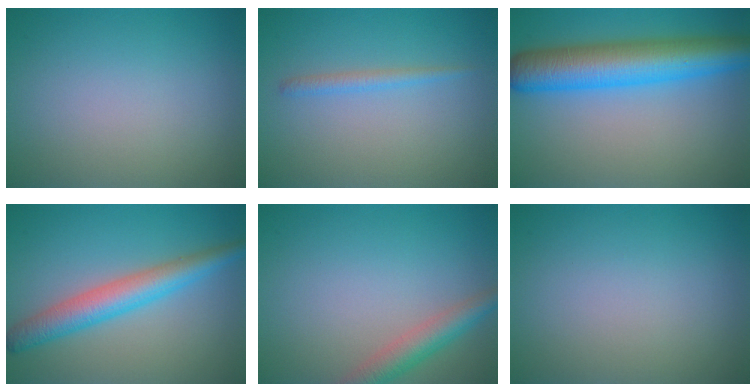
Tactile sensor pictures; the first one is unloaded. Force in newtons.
{"total": 1.3, "press": 1.3, "slide": 0.0}
{"total": 8.8, "press": 8.8, "slide": 0.3}
{"total": 4.7, "press": 4.7, "slide": 0.1}
{"total": 3.4, "press": 3.4, "slide": 0.2}
{"total": 0.0}